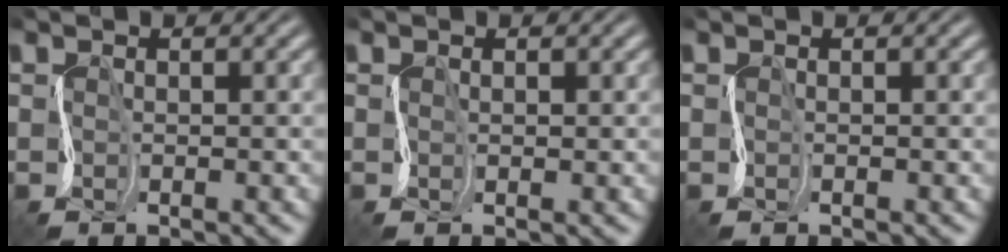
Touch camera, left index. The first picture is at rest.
{"total": 0.6, "force": [0.5, -0.2, -0.1], "torque": [-0.005, 0.002, 0.014]}
{"total": 0.0}